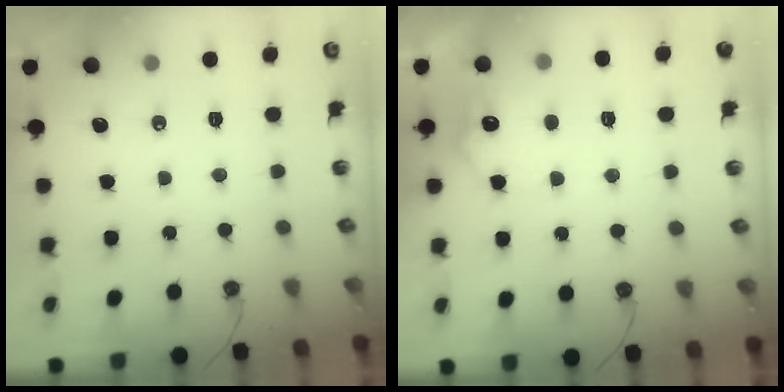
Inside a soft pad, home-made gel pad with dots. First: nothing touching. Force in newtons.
{"total": 8.4, "press": 8.3, "slide": 0.5}